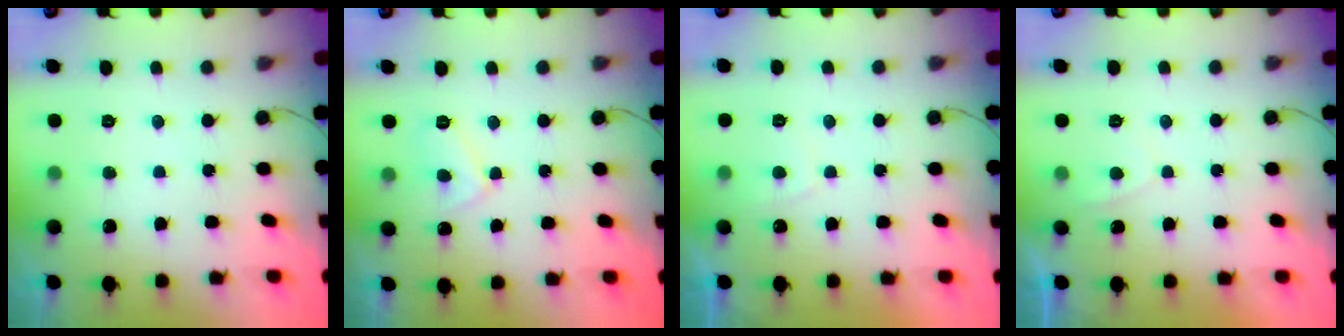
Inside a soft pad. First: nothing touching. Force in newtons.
{"total": 5.7, "press": 5.7, "slide": 0.5}
{"total": 1.0, "press": 0.8, "slide": 0.6}
{"total": 0.7, "press": 0.4, "slide": 0.5}